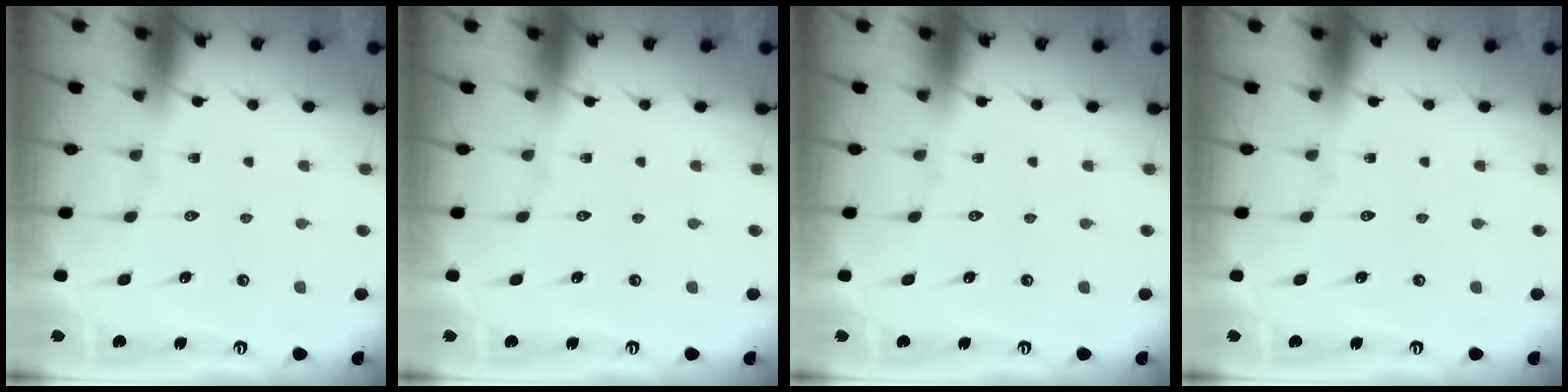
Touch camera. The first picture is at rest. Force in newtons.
{"total": 0.0}
{"total": 0.0}
{"total": 0.0}